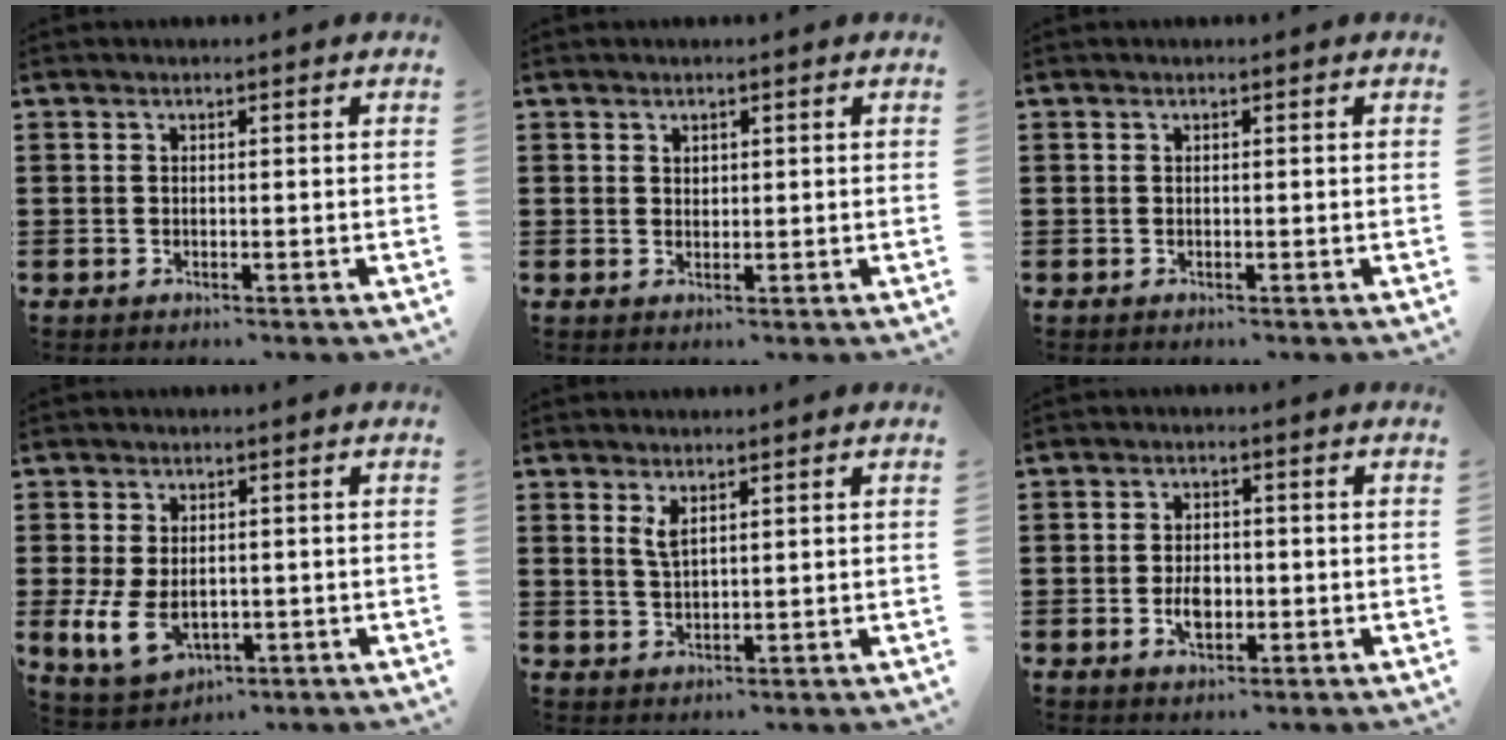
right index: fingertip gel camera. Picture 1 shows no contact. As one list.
[{"total": 1.1, "force": [0.8, 0.6, 0.2], "torque": [-0.004, 0.002, 0.016]}, {"total": 0.0}, {"total": 5.9, "force": [-0.7, 3.8, 4.4], "torque": [-0.109, -0.001, -0.017]}, {"total": 2.5, "force": [1.4, 0.8, 1.8], "torque": [-0.039, 0.003, 0.025]}, {"total": 3.7, "force": [-0.8, 2.2, 2.9], "torque": [-0.047, 0.000, -0.014]}]